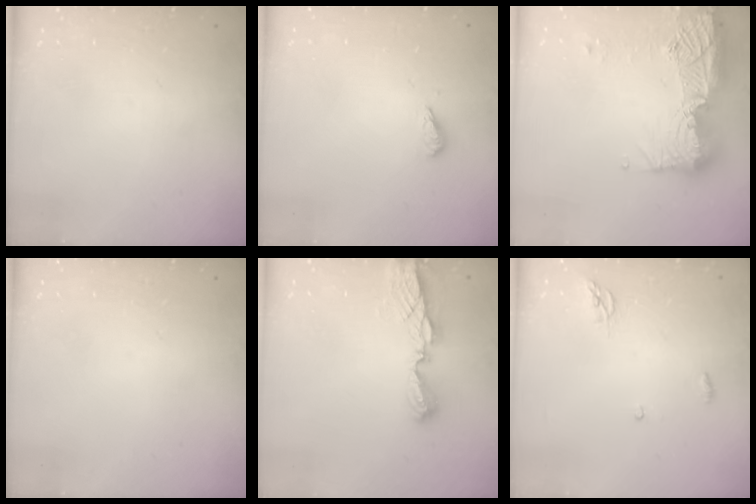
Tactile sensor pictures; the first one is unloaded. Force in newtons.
{"total": 3.0, "press": 2.9, "slide": 0.6}
{"total": 21.5, "press": 20.4, "slide": 6.7}
{"total": 0.0}
{"total": 6.7, "press": 6.7, "slide": 0.2}
{"total": 4.0, "press": 3.9, "slide": 0.4}